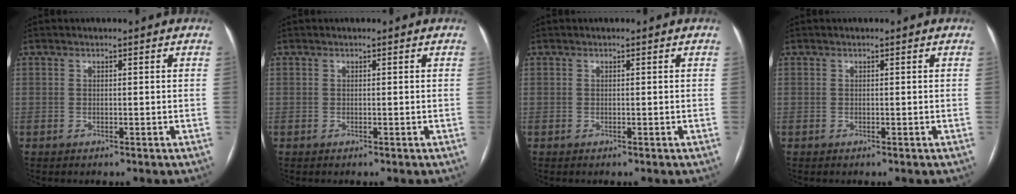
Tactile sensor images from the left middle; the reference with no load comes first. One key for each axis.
{"total": 0.0}
{"total": 0.0}
{"total": 0.0}